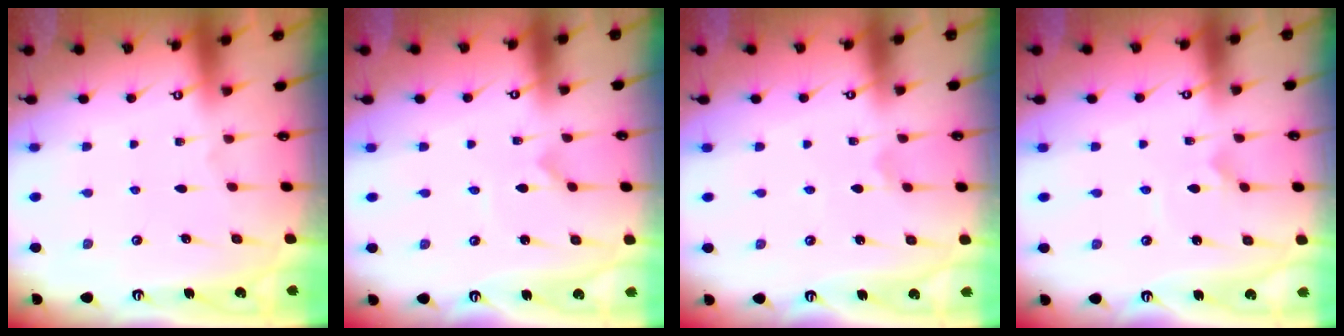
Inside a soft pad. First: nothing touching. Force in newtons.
{"total": 0.0}
{"total": 1.3, "press": 1.3, "slide": 0.1}
{"total": 4.1, "press": 4.1, "slide": 0.5}